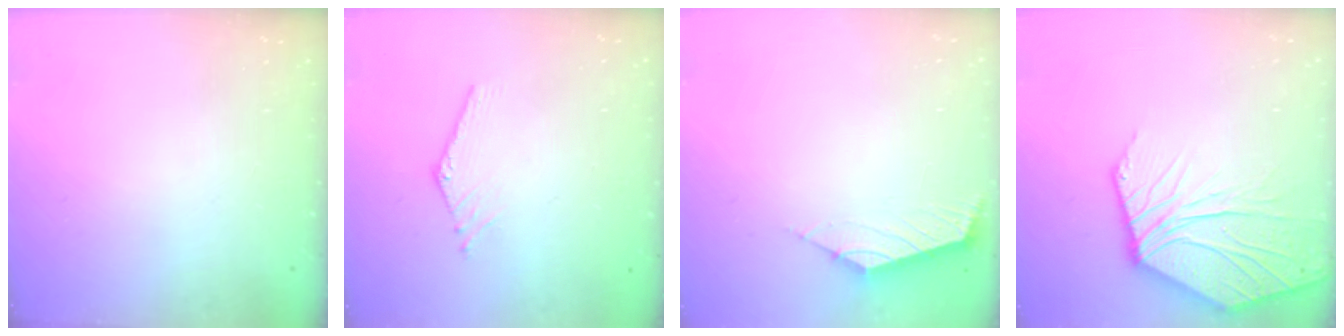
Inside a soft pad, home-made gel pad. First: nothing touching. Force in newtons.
{"total": 0.6, "press": 0.5, "slide": 0.2}
{"total": 2.4, "press": 2.4, "slide": 0.4}
{"total": 11.8, "press": 11.7, "slide": 1.7}